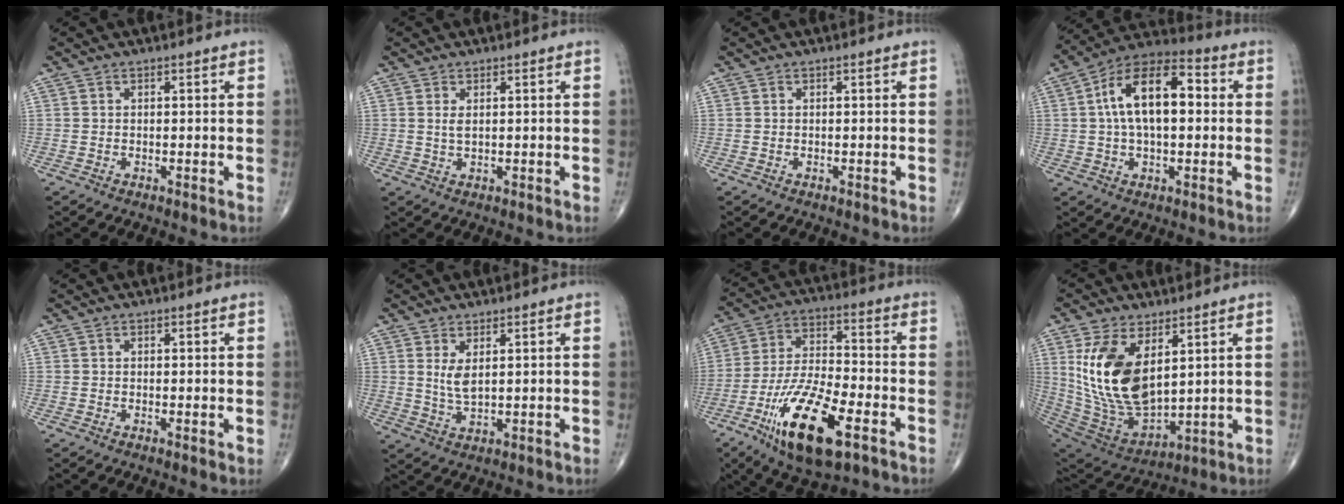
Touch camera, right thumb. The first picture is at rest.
{"total": 2.4, "force": [0.9, 0.7, 2.1], "torque": [-0.044, -0.009, 0.025]}
{"total": 0.0}
{"total": 15.7, "force": [2.0, 8.1, 13.3], "torque": [-0.224, 0.032, 0.026]}
{"total": 0.5, "force": [0.0, 0.1, 0.5], "torque": [-0.012, -0.003, -0.002]}
{"total": 3.8, "force": [1.3, 1.4, 3.3], "torque": [-0.064, -0.015, 0.035]}
{"total": 19.2, "force": [-9.0, 6.9, 15.6], "torque": [-0.290, 0.031, -0.153]}
{"total": 18.7, "force": [5.4, 10.1, 14.8], "torque": [-0.275, -0.028, 0.126]}